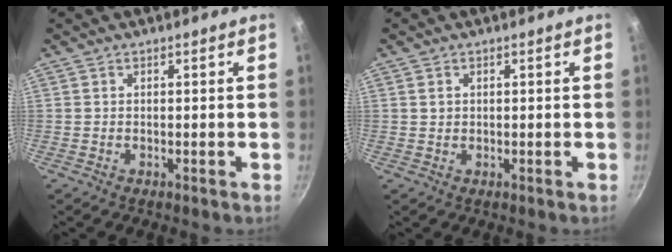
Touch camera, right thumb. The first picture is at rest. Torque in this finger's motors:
{"motor_torque": [0.02, 0.04, -0.23, -0.16, -0.04]}